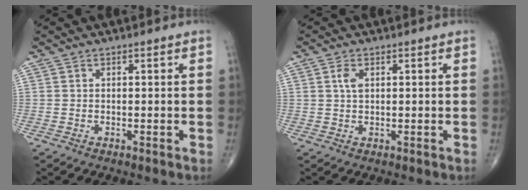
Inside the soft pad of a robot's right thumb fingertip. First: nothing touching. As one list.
[{"total": 2.3, "force": [0.8, 1.2, 1.8], "torque": [-0.037, 0.003, 0.017]}]